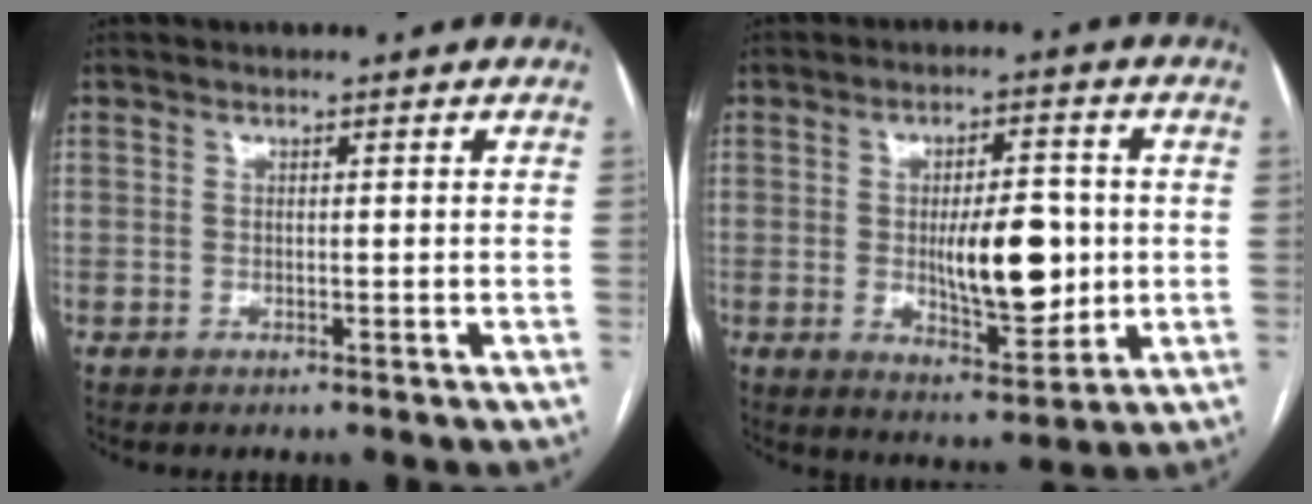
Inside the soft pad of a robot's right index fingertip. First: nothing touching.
{"total": 11.2, "force": [-0.4, 3.9, 10.5], "torque": [-0.165, -0.003, 0.003]}